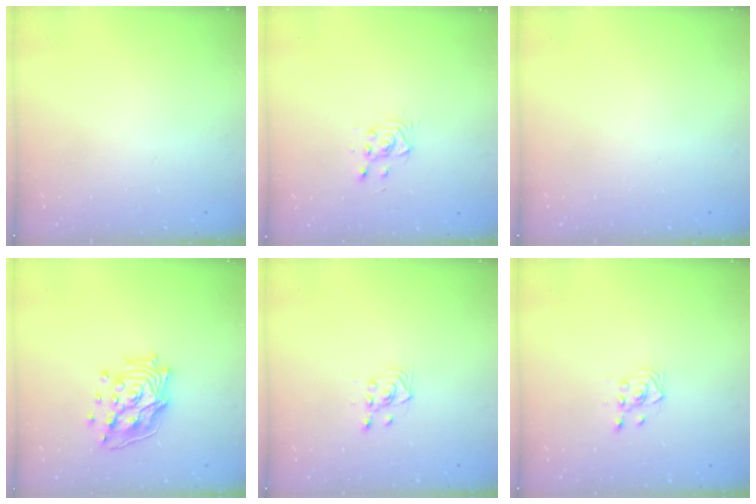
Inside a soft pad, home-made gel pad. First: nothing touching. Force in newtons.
{"total": 3.1, "press": 3.1, "slide": 0.2}
{"total": 0.0}
{"total": 15.3, "press": 15.1, "slide": 2.7}
{"total": 3.5, "press": 3.2, "slide": 1.5}
{"total": 3.5, "press": 3.2, "slide": 1.5}